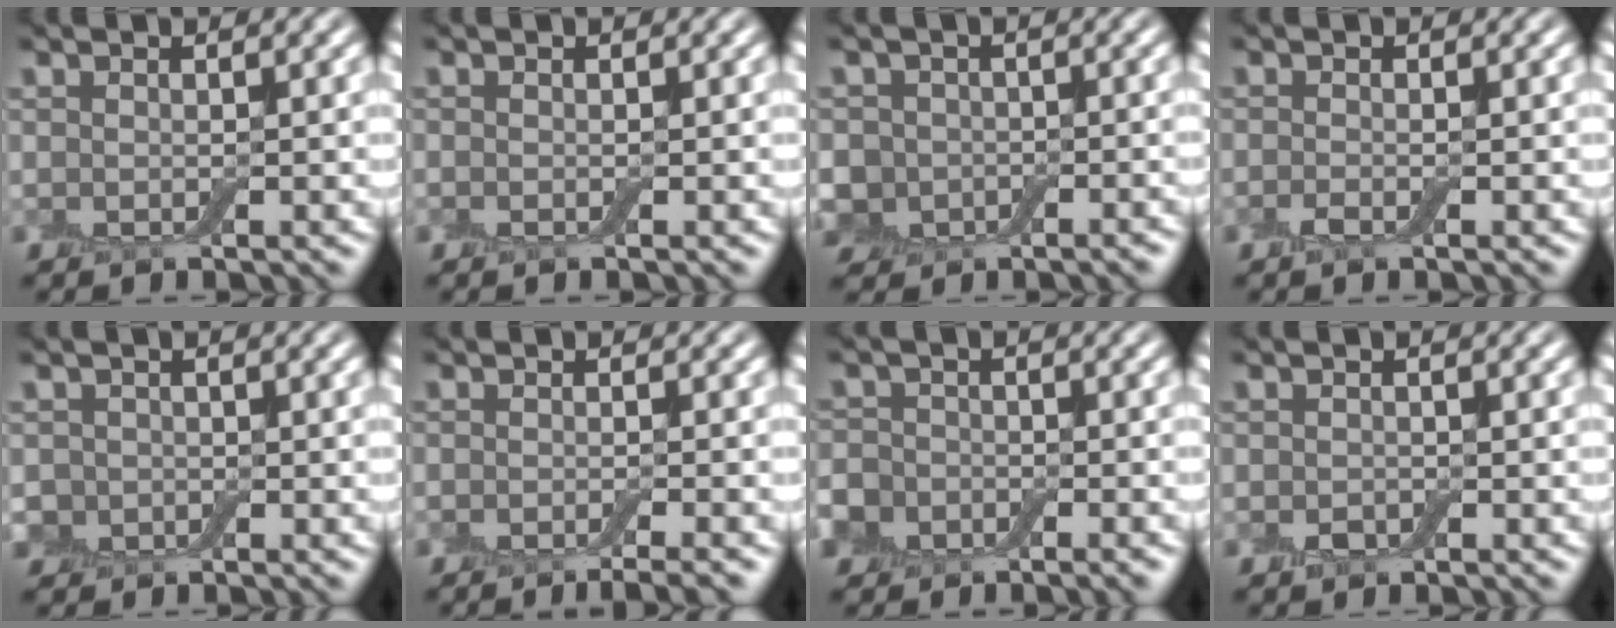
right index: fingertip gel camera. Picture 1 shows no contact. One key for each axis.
{"total": 0.0}
{"total": 5.2, "fx": -1.2, "fy": 4.8, "fz": 1.4, "tx": -0.016, "ty": 0.011, "tz": -0.048}
{"total": 0.9, "fx": -0.5, "fy": 0.4, "fz": 0.6, "tx": -0.016, "ty": -0.001, "tz": -0.012}
{"total": 1.7, "fx": -0.4, "fy": 1.6, "fz": 0.3, "tx": 0.004, "ty": -0.003, "tz": -0.012}
{"total": 2.9, "fx": -2.1, "fy": 0.5, "fz": 1.9, "tx": -0.022, "ty": -0.004, "tz": -0.032}
{"total": 6.4, "fx": -3.6, "fy": 4.9, "fz": 2.0, "tx": -0.021, "ty": -0.011, "tz": -0.081}
{"total": 1.0, "fx": -0.5, "fy": 0.8, "fz": 0.5, "tx": -0.009, "ty": -0.002, "tz": -0.011}